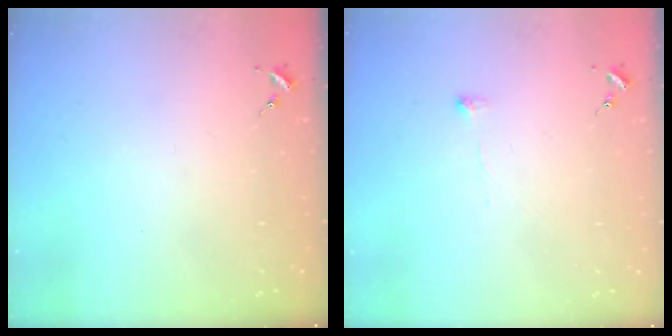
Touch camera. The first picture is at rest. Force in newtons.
{"total": 4.6, "press": 4.6, "slide": 0.6}